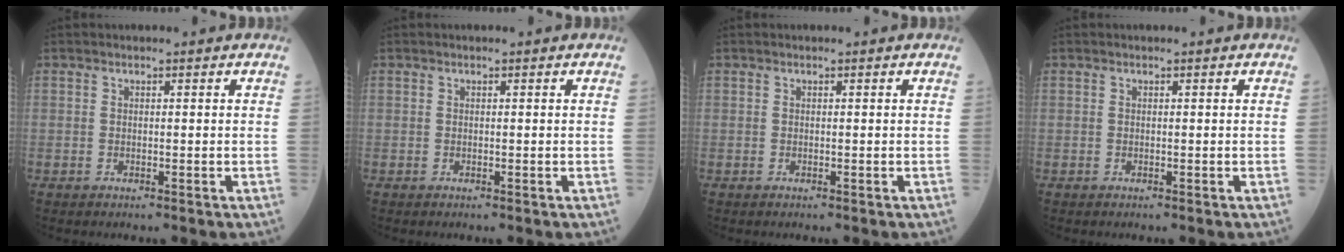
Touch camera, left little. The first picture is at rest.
{"total": 0.0}
{"total": 0.0}
{"total": 0.0}